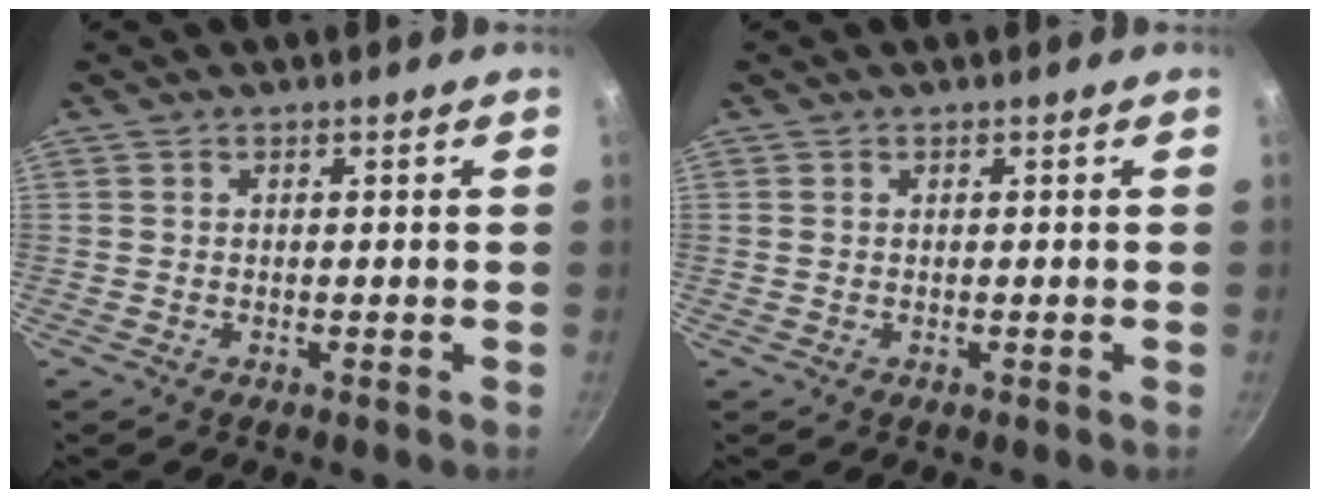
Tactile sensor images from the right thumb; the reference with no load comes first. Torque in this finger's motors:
{"motor_torque": [0.02, -0.03, -0.27, 0.30, 0.07]}